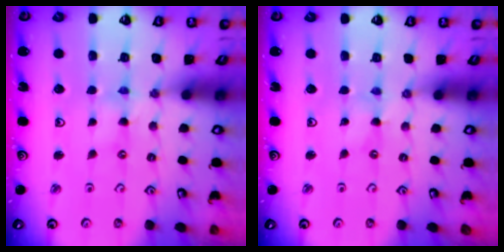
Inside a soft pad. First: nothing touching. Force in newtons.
{"total": 0.0}